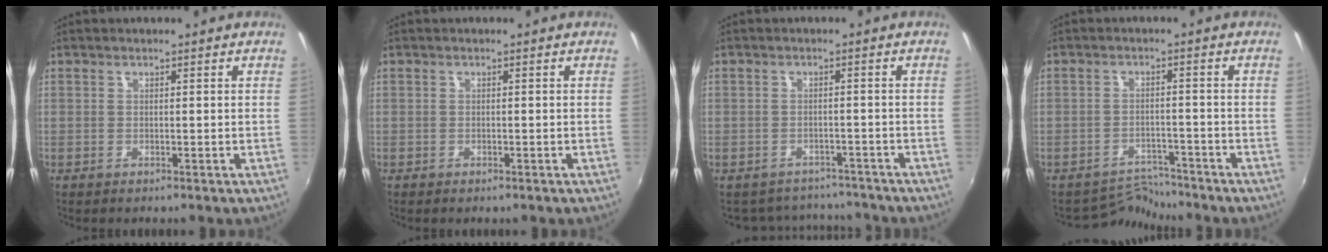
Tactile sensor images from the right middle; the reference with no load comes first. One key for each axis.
{"total": 0.7, "fx": -0.6, "fy": 0.4, "fz": 0.2, "tx": -0.007, "ty": -0.005, "tz": -0.011}
{"total": 8.1, "fx": -7.2, "fy": 3.5, "fz": 1.2, "tx": -0.033, "ty": 0.014, "tz": -0.095}
{"total": 4.6, "fx": -4.3, "fy": 0.4, "fz": -1.4, "tx": 0.014, "ty": 0.011, "tz": -0.072}